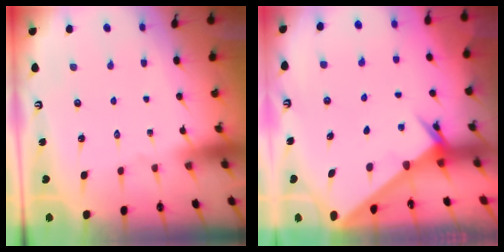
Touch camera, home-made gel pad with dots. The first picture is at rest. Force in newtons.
{"total": 2.5, "press": 2.5, "slide": 0.3}